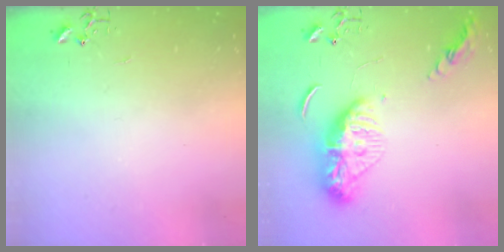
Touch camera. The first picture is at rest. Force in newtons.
{"total": 13.0, "press": 13.0, "slide": 1.2}